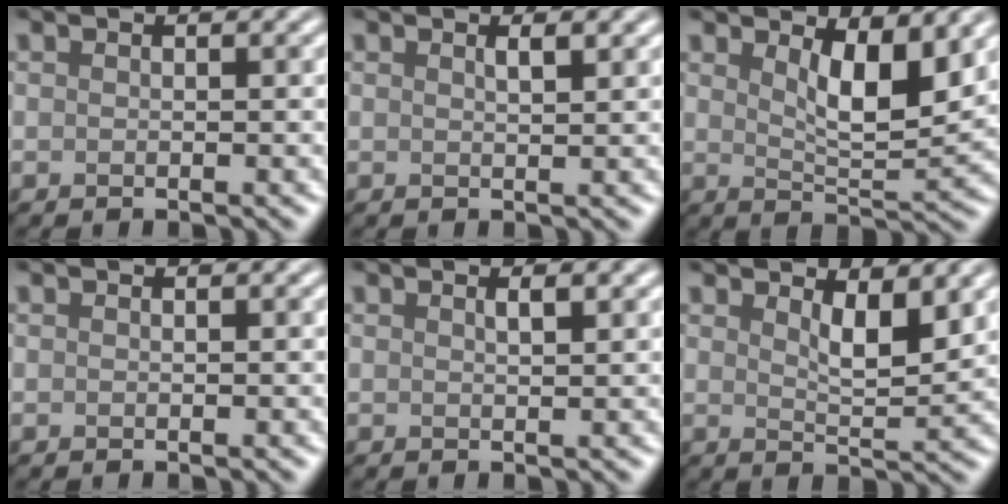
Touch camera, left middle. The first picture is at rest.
{"total": 1.5, "force": [0.8, 0.6, 1.2], "torque": [-0.003, 0.005, 0.002]}
{"total": 5.0, "force": [2.1, 1.5, 4.3], "torque": [-0.071, -0.010, 0.043]}
{"total": 0.0}
{"total": 1.5, "force": [0.7, 0.6, 1.2], "torque": [-0.003, 0.005, 0.002]}
{"total": 3.3, "force": [1.7, 0.9, 2.7], "torque": [-0.045, -0.007, 0.036]}